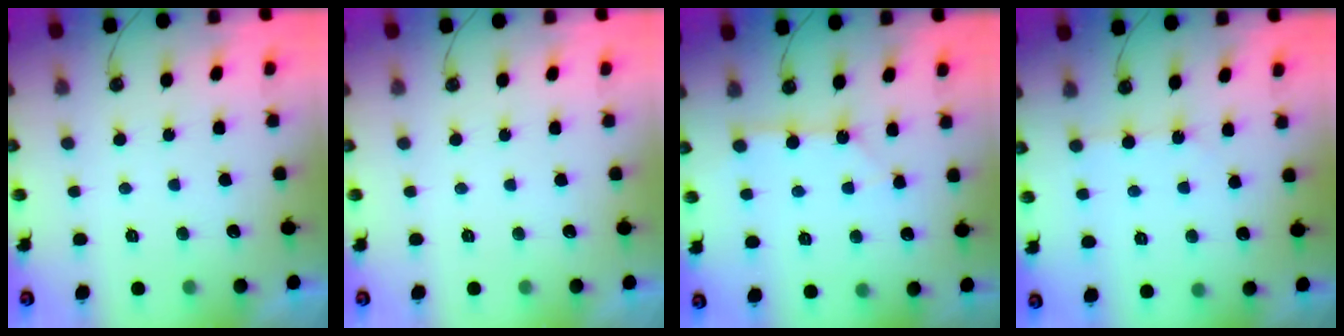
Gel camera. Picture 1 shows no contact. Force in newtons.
{"total": 0.0}
{"total": 2.7, "press": 2.7, "slide": 0.4}
{"total": 2.9, "press": 2.9, "slide": 0.5}